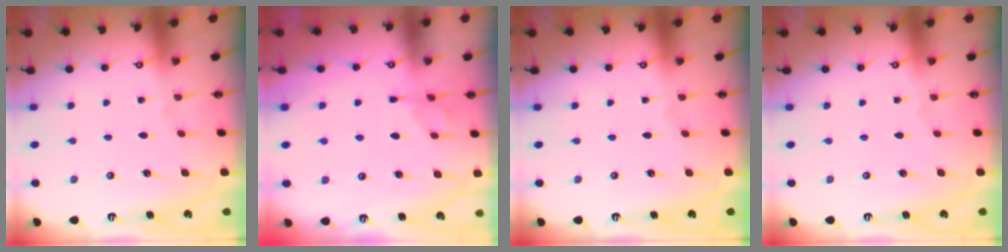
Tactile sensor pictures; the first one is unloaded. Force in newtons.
{"total": 1.2, "press": 0.0, "slide": 1.2}
{"total": 0.0}
{"total": 0.0}